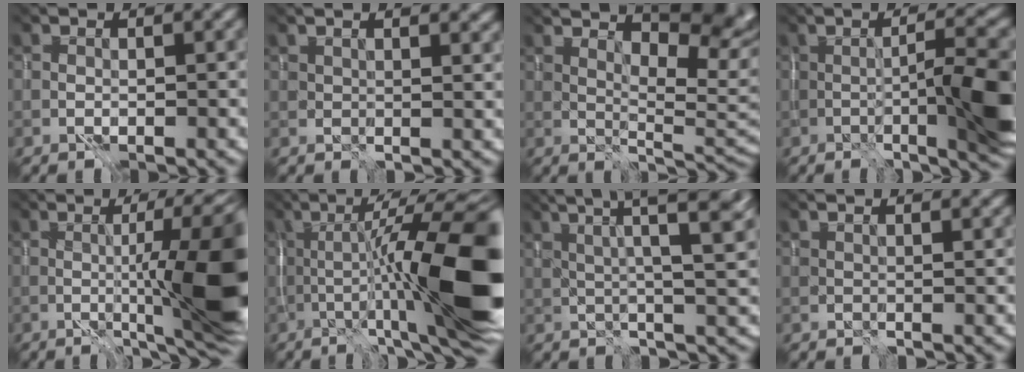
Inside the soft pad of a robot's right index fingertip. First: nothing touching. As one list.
[{"total": 2.8, "force": [2.4, 1.4, 0.5], "torque": [-0.014, -0.003, 0.026]}, {"total": 7.2, "force": [4.0, 2.1, 5.6], "torque": [-0.083, -0.002, 0.081]}, {"total": 8.0, "force": [-3.5, 0.0, 7.2], "torque": [-0.093, -0.006, -0.032]}, {"total": 10.7, "force": [-2.1, 0.6, 10.5], "torque": [-0.134, -0.010, -0.012]}, {"total": 14.0, "force": [-3.9, 1.0, 13.4], "torque": [-0.190, 0.022, -0.046]}, {"total": 8.1, "force": [3.4, 0.8, 7.3], "torque": [-0.074, 0.032, 0.040]}, {"total": 2.1, "force": [1.8, 0.7, 0.6], "torque": [-0.015, -0.001, 0.020]}]